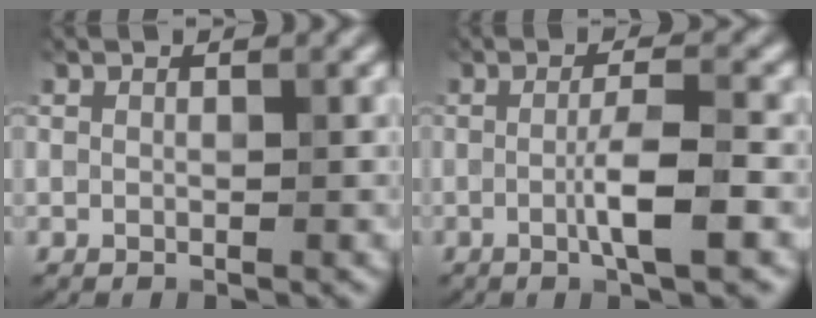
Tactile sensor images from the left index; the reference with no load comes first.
{"total": 3.9, "force": [-0.9, 0.2, 3.8], "torque": [-0.069, 0.007, -0.019]}